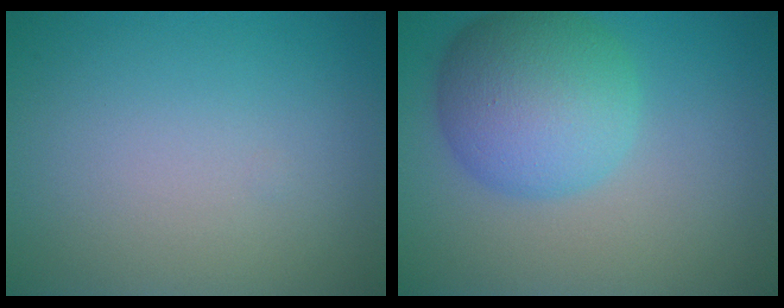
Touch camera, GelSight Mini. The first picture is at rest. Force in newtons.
{"total": 7.5, "press": 7.5, "slide": 0.1}